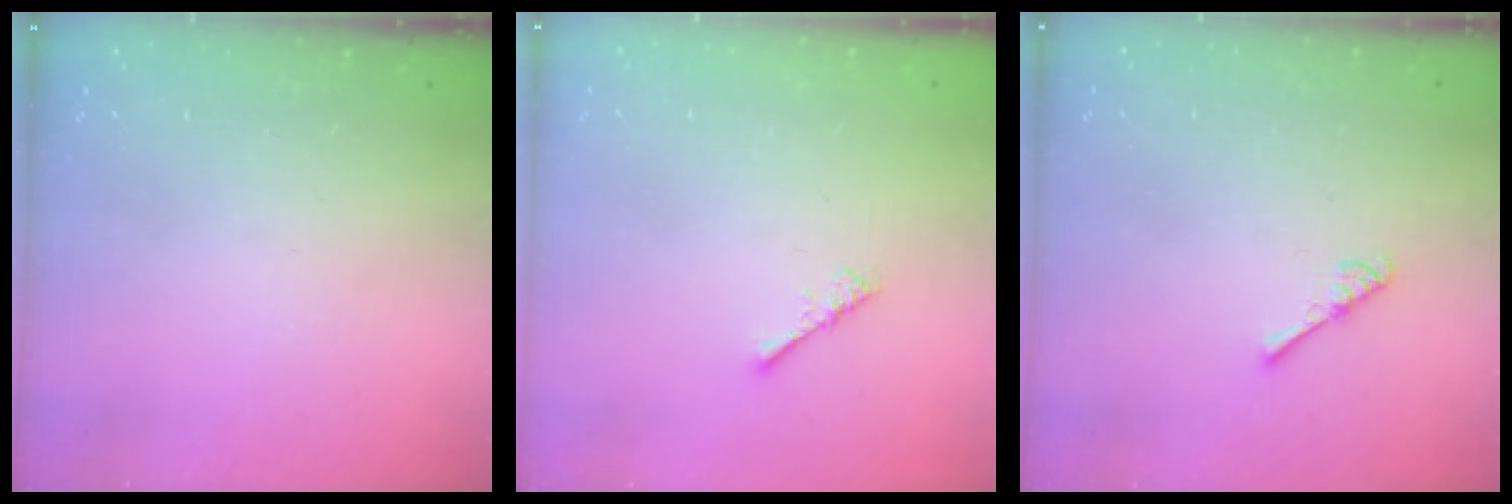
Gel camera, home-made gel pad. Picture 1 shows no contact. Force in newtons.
{"total": 0.9, "press": 0.9, "slide": 0.3}
{"total": 2.7, "press": 2.6, "slide": 0.4}